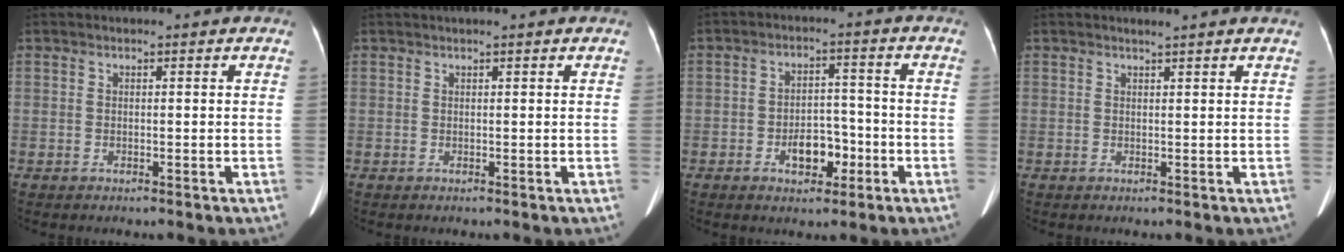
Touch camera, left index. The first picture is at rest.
{"total": 2.1, "force": [1.7, -0.3, 1.1], "torque": [-0.011, 0.026, 0.025]}
{"total": 5.6, "force": [-2.6, 3.2, 3.9], "torque": [-0.064, 0.012, -0.041]}
{"total": 1.9, "force": [1.7, -0.4, 0.8], "torque": [-0.011, 0.005, 0.024]}